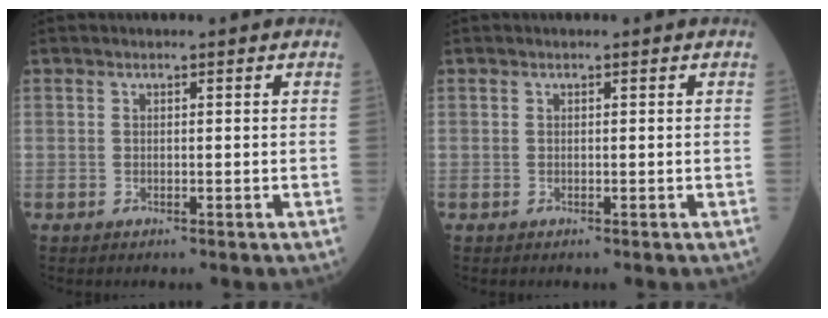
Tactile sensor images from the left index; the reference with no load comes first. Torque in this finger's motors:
{"motor_torque": [0.00, 0.00, 0.00, 0.00]}